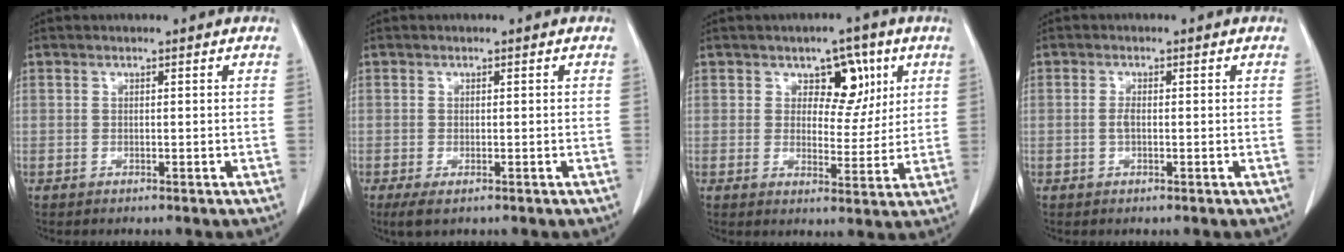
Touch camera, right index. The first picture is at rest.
{"total": 2.5, "force": [-1.4, 0.8, 1.9], "torque": [-0.038, -0.006, -0.020]}
{"total": 6.6, "force": [3.0, 4.1, 4.2], "torque": [-0.044, 0.008, 0.044]}
{"total": 1.3, "force": [-0.2, 0.3, 1.2], "torque": [-0.028, 0.001, -0.005]}